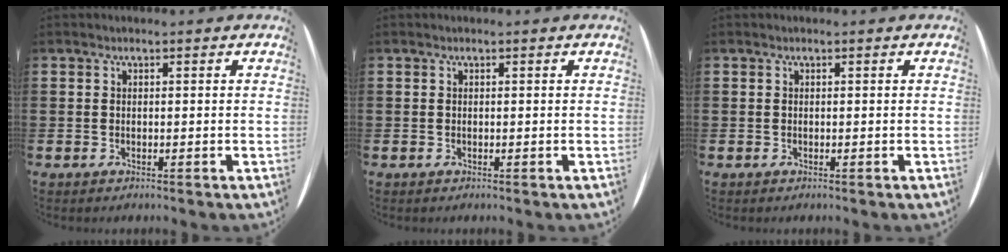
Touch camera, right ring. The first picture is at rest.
{"total": 0.0}
{"total": 0.0}